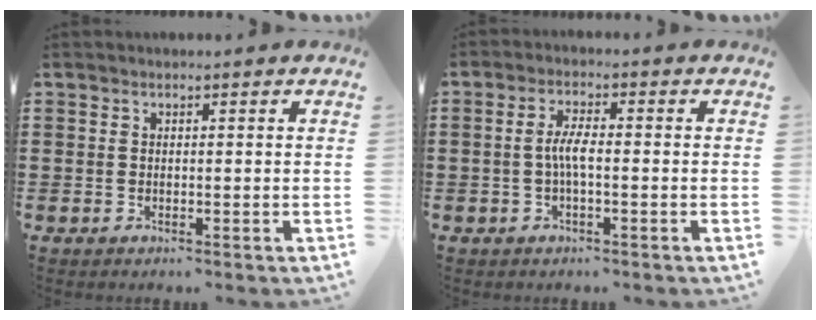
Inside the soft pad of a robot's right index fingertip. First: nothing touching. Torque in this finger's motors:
{"motor_torque": [1.08, 1.05, 0.51, 0.14]}